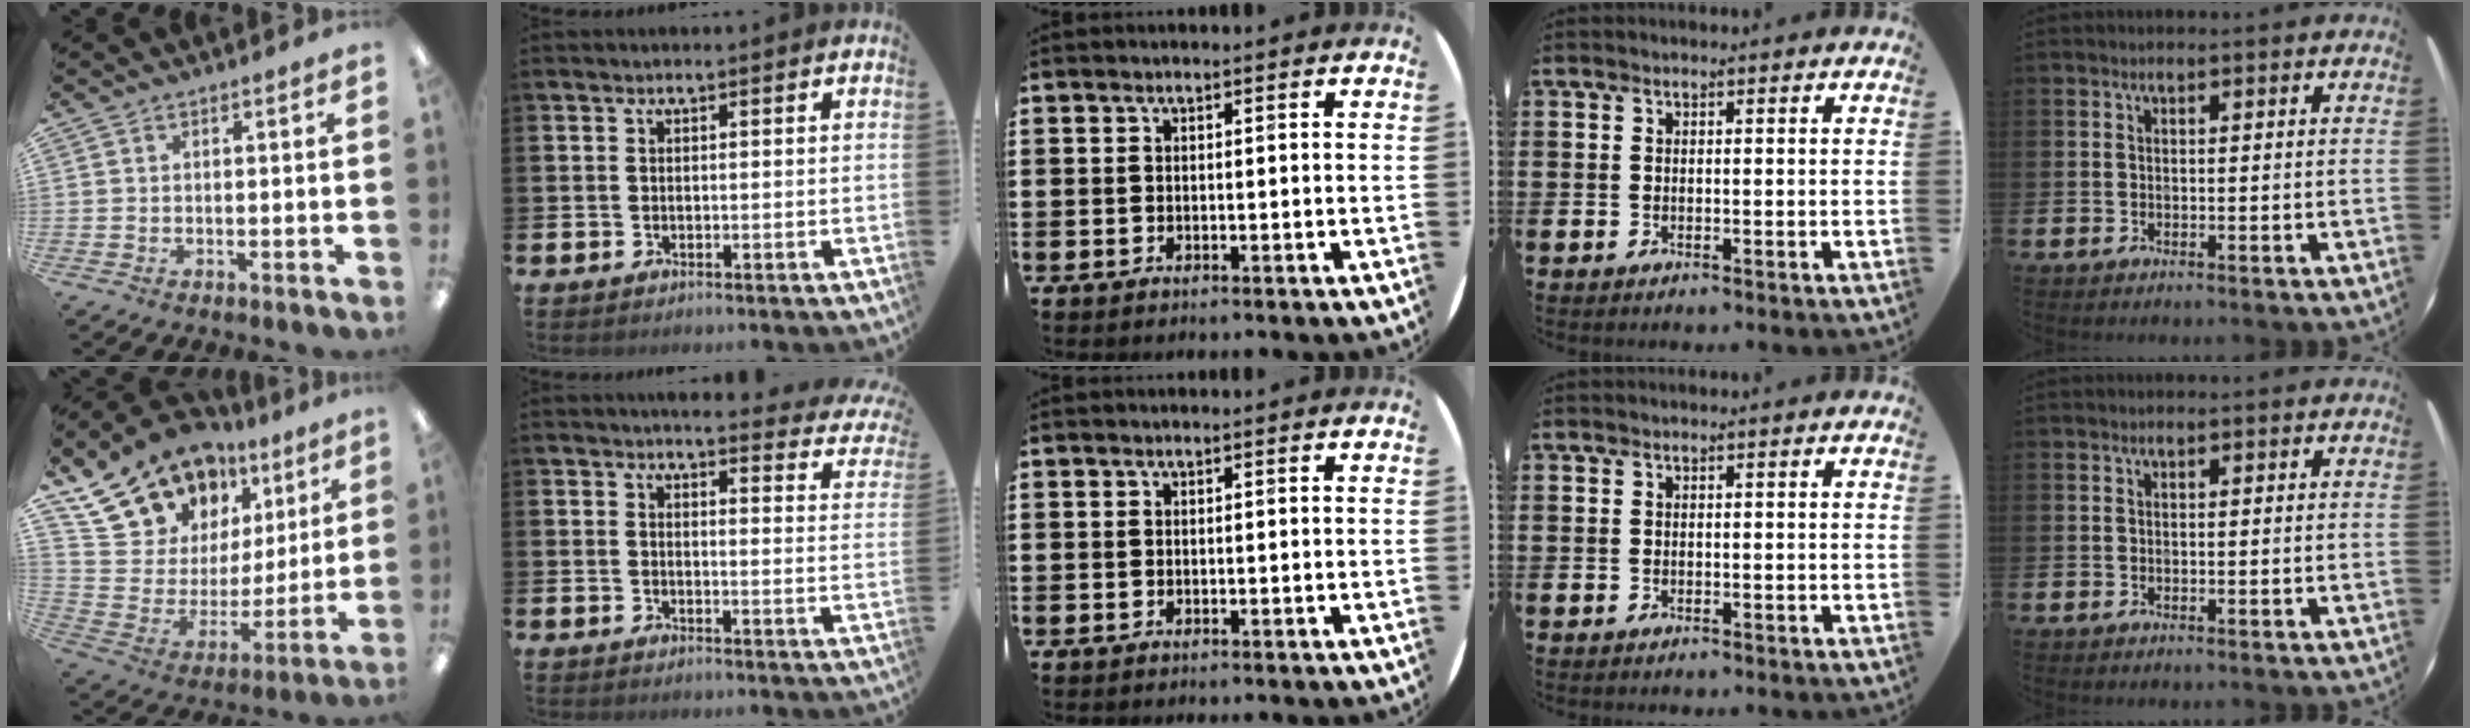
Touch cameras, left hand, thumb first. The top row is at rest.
{"thumb": {"total": 18.0, "force": [14.0, 10.7, 4.0], "torque": [-0.093, -0.099, 0.273]}, "index": {"total": 3.4, "force": [3.3, 0.5, 0.6], "torque": [-0.011, -0.029, 0.052]}}